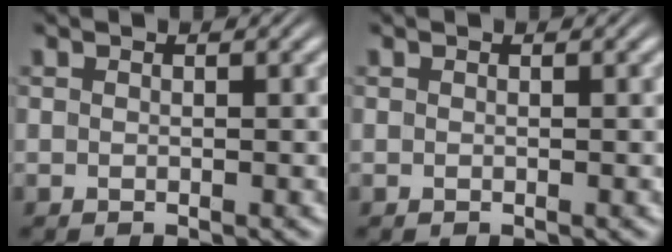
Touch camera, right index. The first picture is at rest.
{"total": 0.0}